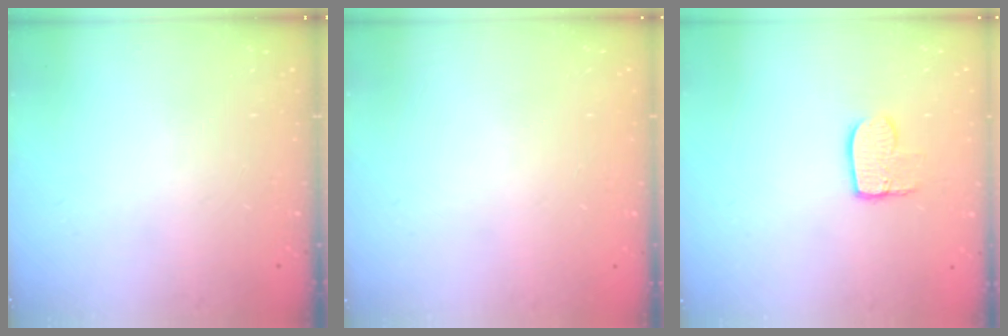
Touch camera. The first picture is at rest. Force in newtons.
{"total": 0.0}
{"total": 7.7, "press": 7.7, "slide": 0.5}